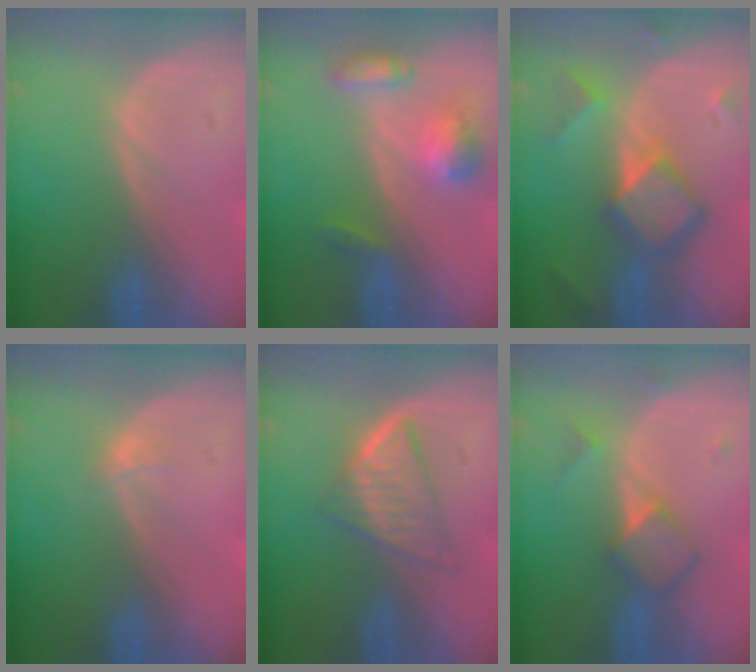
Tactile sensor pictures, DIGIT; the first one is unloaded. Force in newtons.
{"total": 5.8, "press": 5.4, "slide": 2.3}
{"total": 7.9, "press": 7.9, "slide": 0.5}
{"total": 0.7, "press": 0.7, "slide": 0.1}
{"total": 5.4, "press": 5.0, "slide": 2.0}
{"total": 5.0, "press": 4.8, "slide": 1.3}